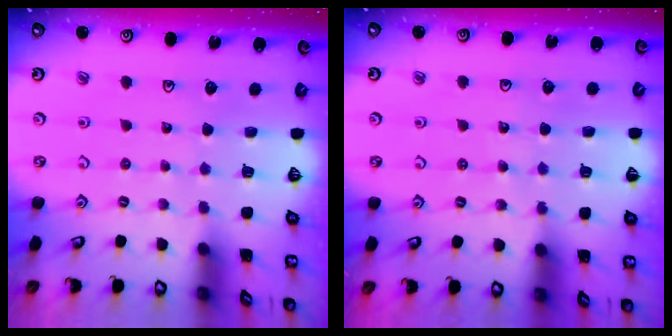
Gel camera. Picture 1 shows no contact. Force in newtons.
{"total": 3.5, "press": 3.3, "slide": 1.0}